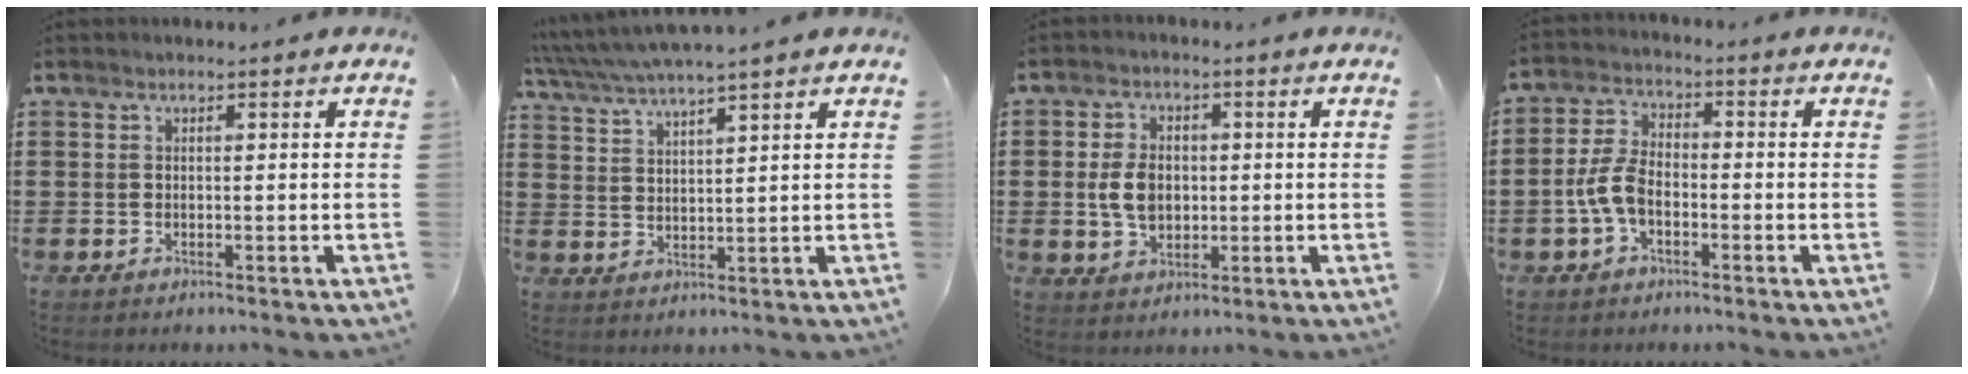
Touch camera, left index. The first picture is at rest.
{"total": 3.9, "force": [3.6, -0.4, 1.5], "torque": [-0.042, -0.016, 0.062]}
{"total": 5.3, "force": [0.1, 3.6, 3.9], "torque": [-0.085, 0.003, -0.005]}
{"total": 5.8, "force": [-2.0, 3.0, 4.5], "torque": [-0.120, 0.000, -0.048]}